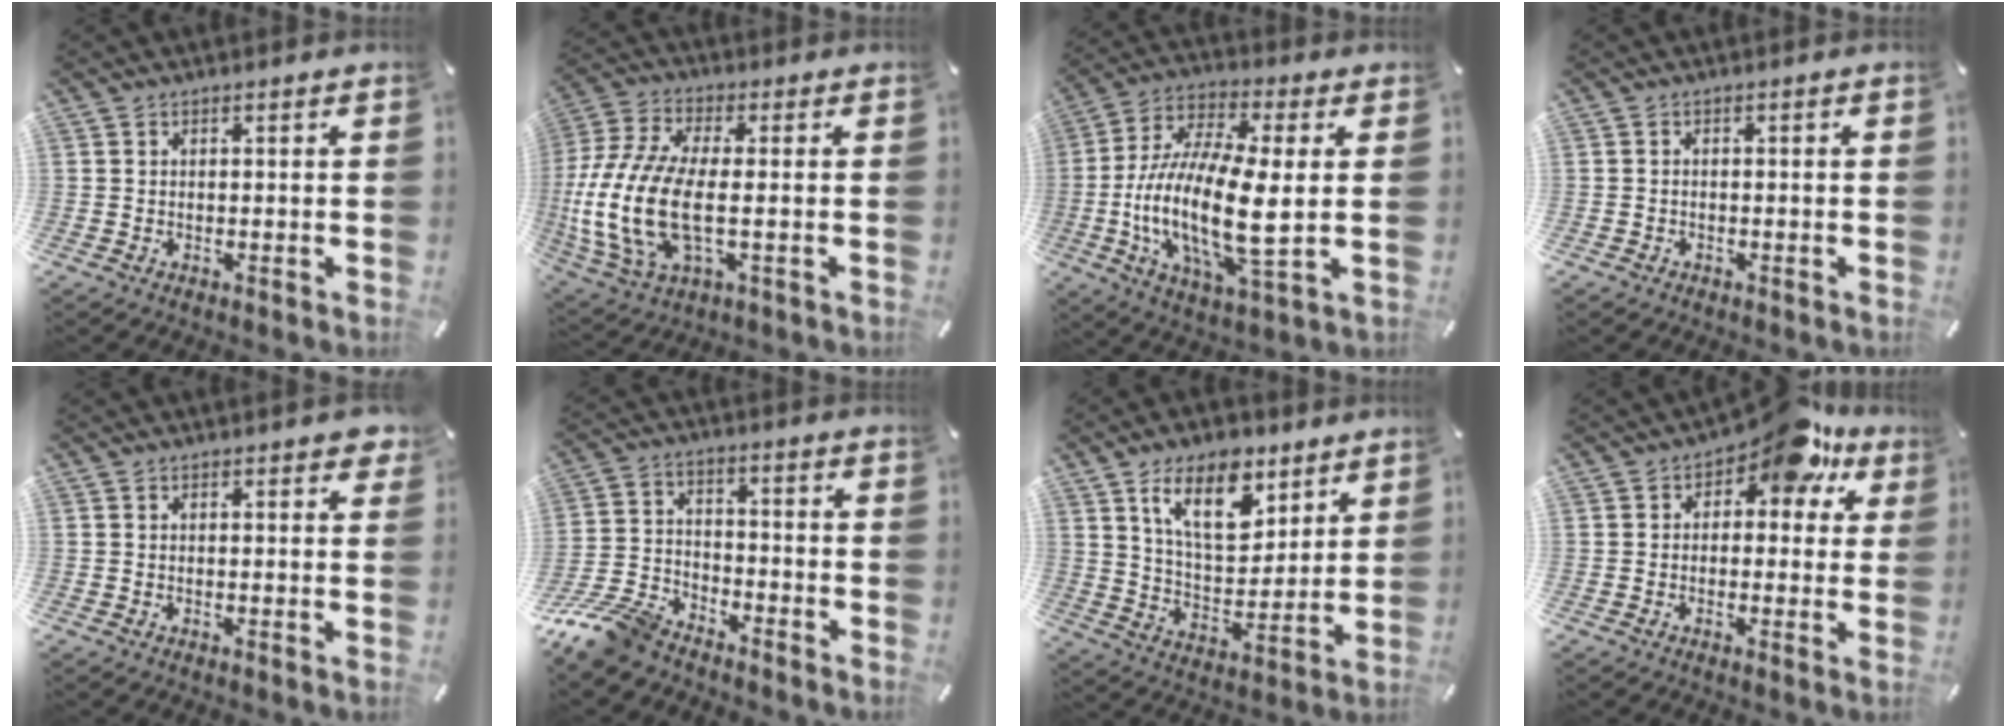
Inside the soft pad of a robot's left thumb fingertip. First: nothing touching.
{"total": 17.2, "force": [-1.8, 8.4, 14.9], "torque": [-0.341, -0.018, -0.032]}
{"total": 18.0, "force": [-1.3, 6.3, 16.8], "torque": [-0.363, -0.020, -0.023]}
{"total": 0.9, "force": [-0.7, 0.7, 0.0], "torque": [0.000, 0.004, -0.016]}
{"total": 1.7, "force": [1.2, 0.8, 0.9], "torque": [-0.005, -0.003, 0.019]}
{"total": 12.0, "force": [-10.4, 4.3, 4.4], "torque": [-0.087, 0.051, -0.199]}
{"total": 15.8, "force": [9.4, 8.3, 9.7], "torque": [-0.165, -0.031, 0.167]}
{"total": 10.7, "force": [6.6, 5.6, 6.4], "torque": [-0.080, -0.037, 0.111]}